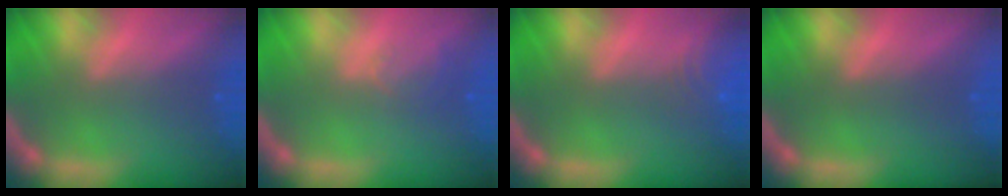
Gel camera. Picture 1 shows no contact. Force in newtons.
{"total": 2.0}
{"total": 4.5}
{"total": 0.0}